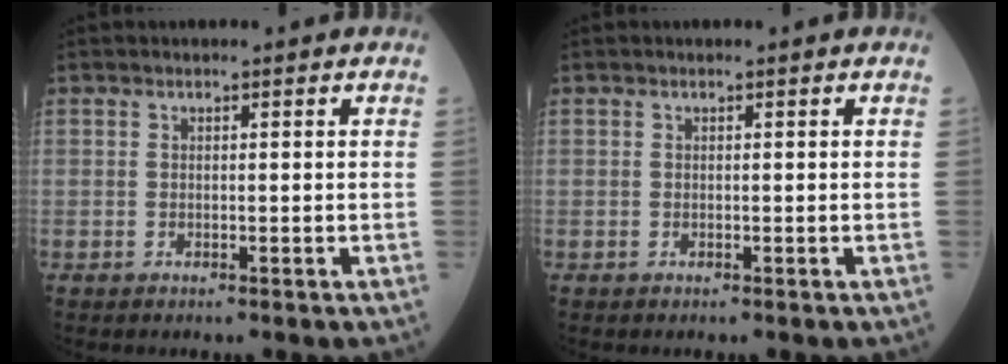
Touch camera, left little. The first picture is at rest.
{"total": 0.0}